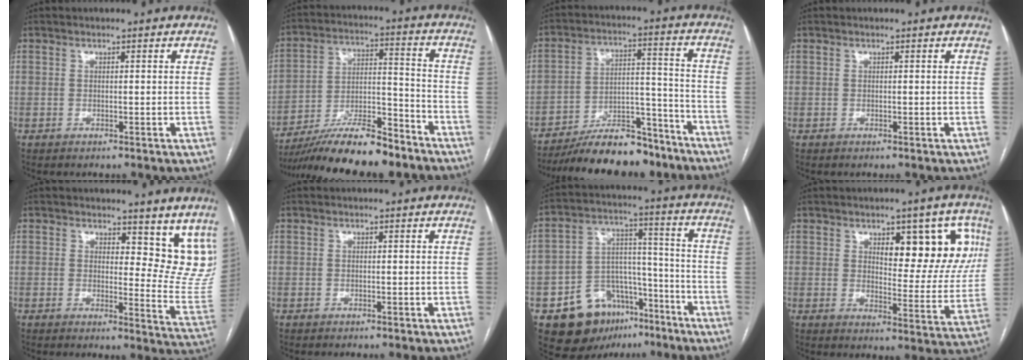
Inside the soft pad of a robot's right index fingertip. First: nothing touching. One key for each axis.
{"total": 16.8, "fx": -14.0, "fy": 2.5, "fz": 9.0, "tx": -0.163, "ty": 0.002, "tz": -0.242}
{"total": 16.3, "fx": -14.0, "fy": 4.4, "fz": 7.0, "tx": -0.107, "ty": 0.033, "tz": -0.227}
{"total": 0.0}
{"total": 12.1, "fx": 10.1, "fy": 5.0, "fz": 4.3, "tx": -0.013, "ty": -0.036, "tz": 0.095}
{"total": 0.0}
{"total": 14.9, "fx": -8.8, "fy": 10.1, "fz": 6.7, "tx": -0.098, "ty": 0.055, "tz": -0.129}
{"total": 12.2, "fx": 5.0, "fy": 4.9, "fz": 10.0, "tx": -0.109, "ty": 0.010, "tz": 0.071}